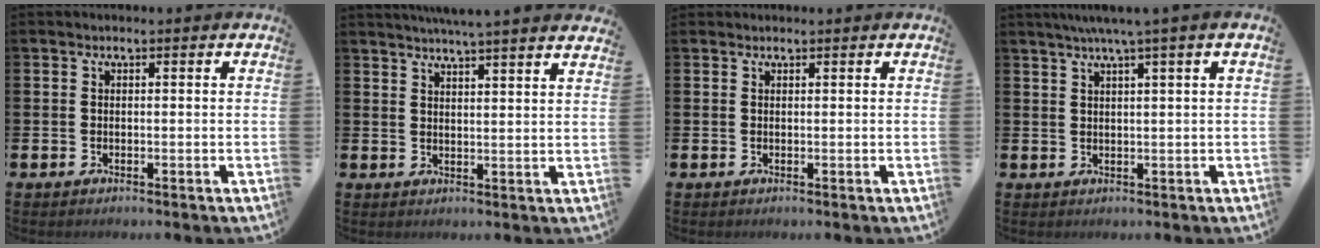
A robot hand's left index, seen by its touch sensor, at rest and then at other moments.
{"total": 4.6, "force": [4.4, -1.1, 0.6], "torque": [-0.021, -0.022, 0.078]}
{"total": 0.7, "force": [0.7, 0.3, -0.1], "torque": [0.009, -0.001, 0.011]}
{"total": 3.2, "force": [2.2, -0.8, 2.2], "torque": [-0.052, 0.003, 0.039]}